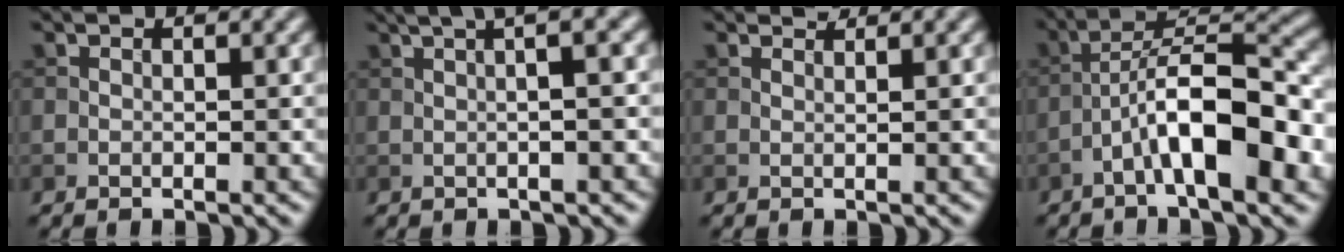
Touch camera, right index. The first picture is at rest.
{"total": 7.2, "force": [2.7, 2.7, 6.1], "torque": [-0.048, 0.037, 0.010]}
{"total": 1.1, "force": [1.0, 0.1, 0.4], "torque": [-0.008, -0.004, 0.013]}
{"total": 8.9, "force": [-3.5, 2.4, 7.8], "torque": [-0.127, 0.025, -0.060]}